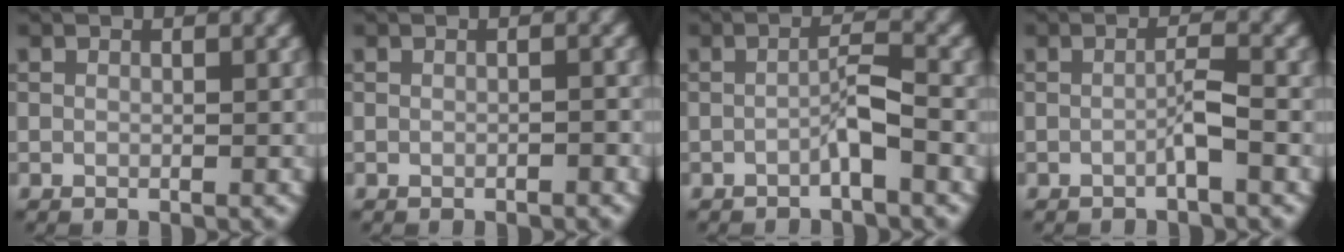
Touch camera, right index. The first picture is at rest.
{"total": 0.7, "force": [-0.5, 0.1, 0.4], "torque": [-0.006, 0.005, -0.008]}
{"total": 2.0, "force": [-1.1, 0.1, 1.7], "torque": [-0.031, 0.012, -0.023]}
{"total": 1.6, "force": [-0.8, -0.1, 1.4], "torque": [-0.024, 0.009, -0.017]}